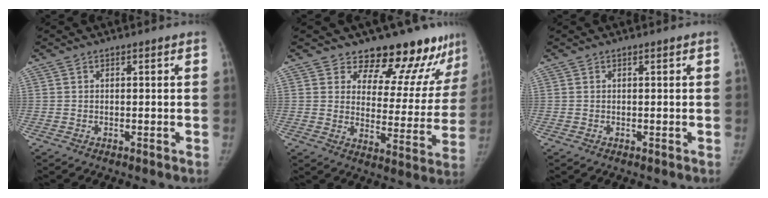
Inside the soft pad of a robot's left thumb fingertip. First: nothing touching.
{"total": 16.2, "force": [14.0, 6.3, 5.2], "torque": [-0.003, -0.107, 0.173]}
{"total": 0.0}